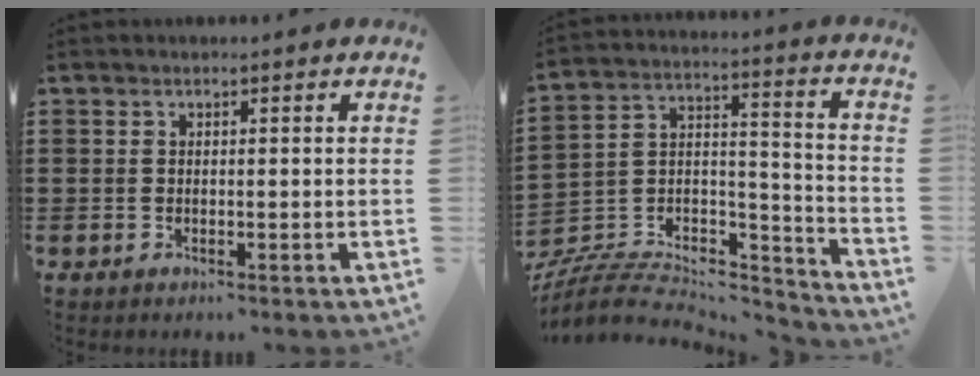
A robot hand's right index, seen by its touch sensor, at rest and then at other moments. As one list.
[{"total": 7.9, "force": [-7.1, 2.6, 2.5], "torque": [-0.048, 0.012, -0.141]}]